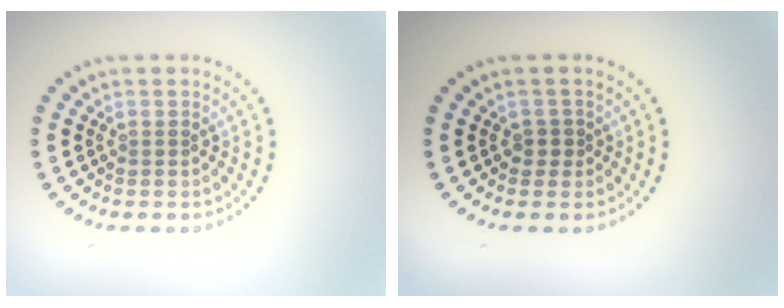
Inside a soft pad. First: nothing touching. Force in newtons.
{"total": 1.0, "press": 0.8, "slide": 0.5}